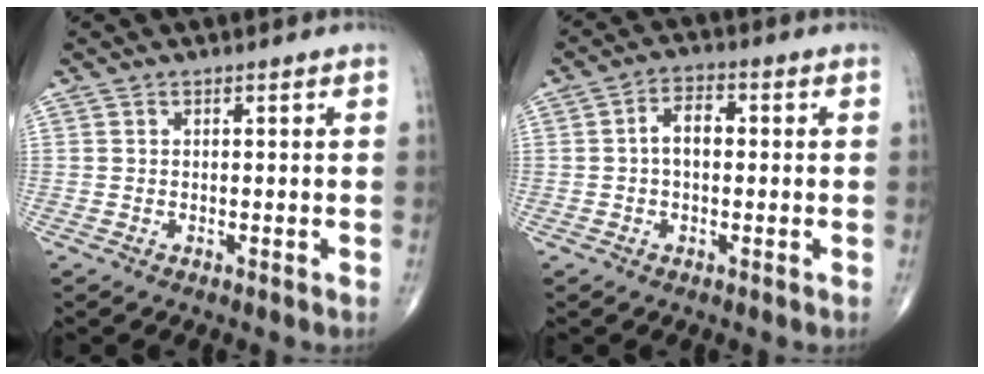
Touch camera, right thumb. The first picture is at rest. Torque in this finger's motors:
{"motor_torque": [0.49, 1.61, 0.29, -0.35, 0.07]}